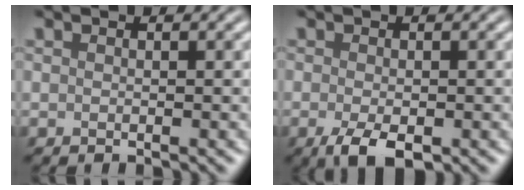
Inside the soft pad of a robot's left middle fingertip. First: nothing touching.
{"total": 2.7, "force": [-1.9, 0.7, 1.9], "torque": [-0.047, -0.004, -0.020]}